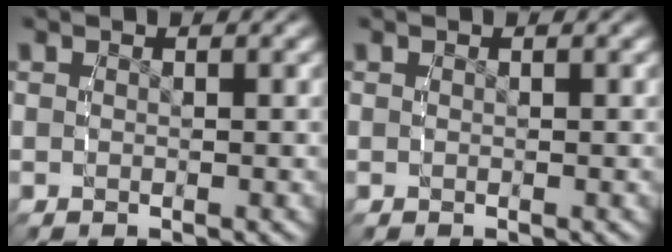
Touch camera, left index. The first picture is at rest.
{"total": 0.0}